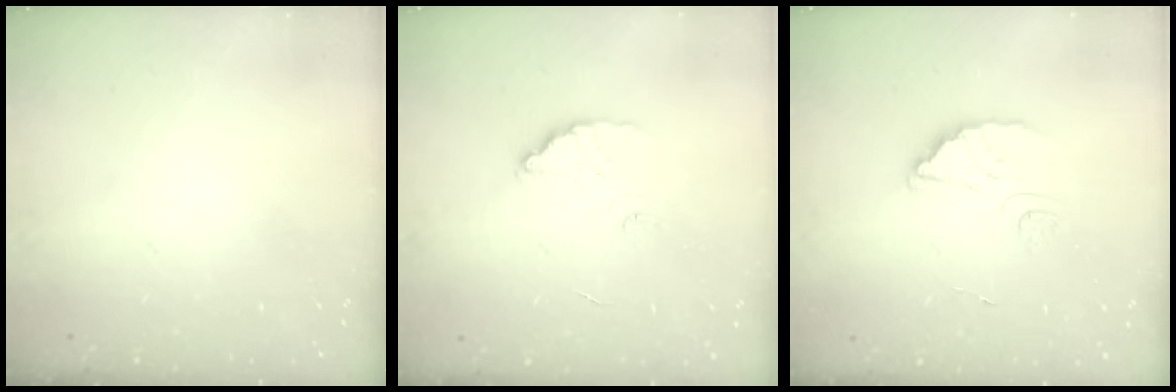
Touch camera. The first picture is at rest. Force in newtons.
{"total": 2.7, "press": 2.7, "slide": 0.2}
{"total": 2.3, "press": 2.3, "slide": 0.1}